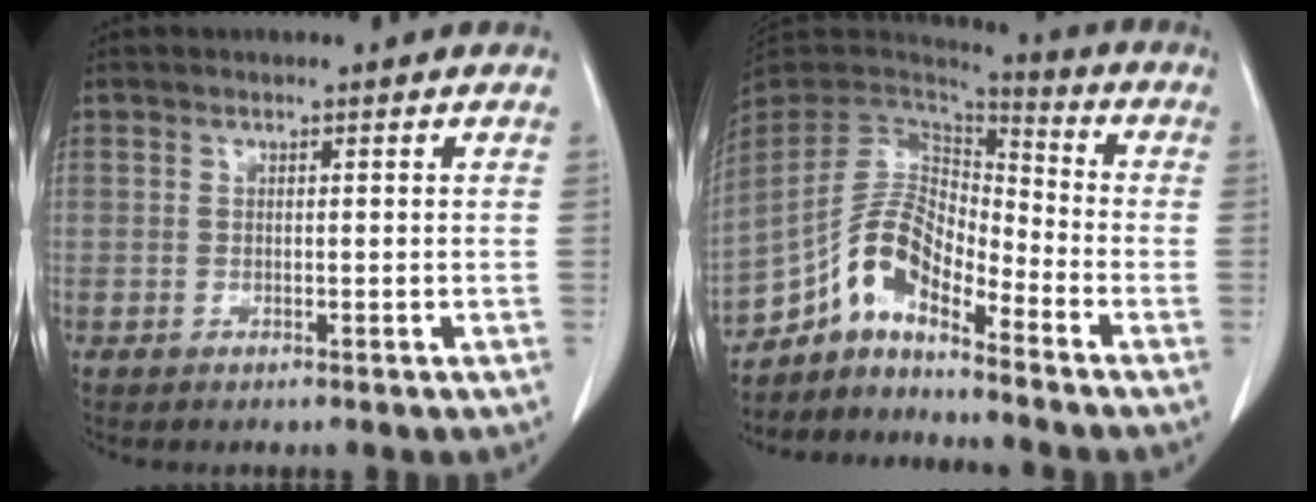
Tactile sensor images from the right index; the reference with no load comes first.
{"total": 10.7, "force": [-7.5, 3.7, 6.7], "torque": [-0.132, 0.036, -0.142]}